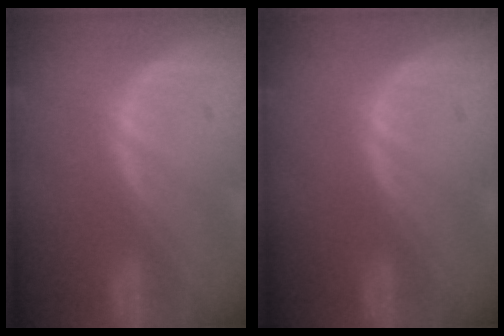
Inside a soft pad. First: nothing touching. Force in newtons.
{"total": 0.0}